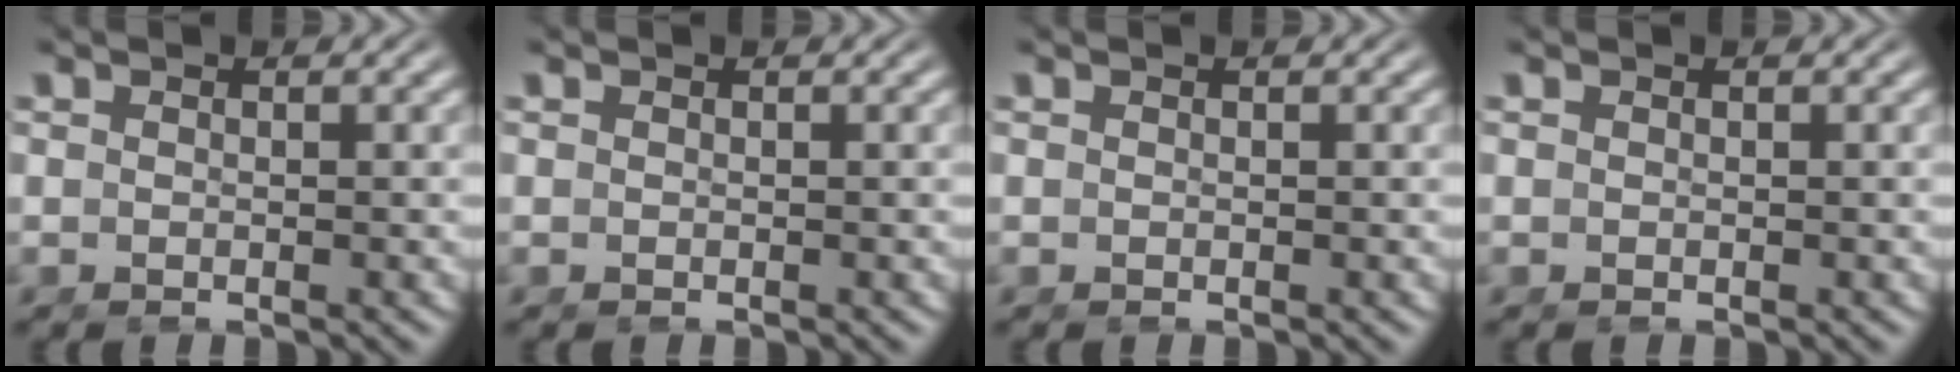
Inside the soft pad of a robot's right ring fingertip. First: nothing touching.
{"total": 0.0}
{"total": 0.0}
{"total": 0.0}